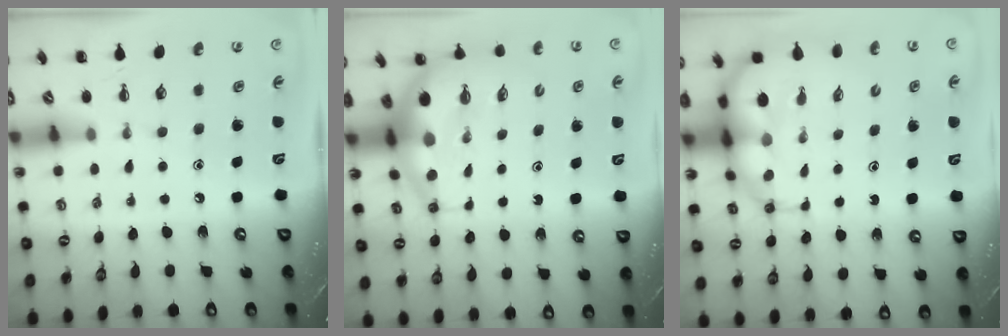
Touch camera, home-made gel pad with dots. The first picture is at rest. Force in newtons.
{"total": 7.3, "press": 7.1, "slide": 1.5}
{"total": 8.7, "press": 8.3, "slide": 2.7}